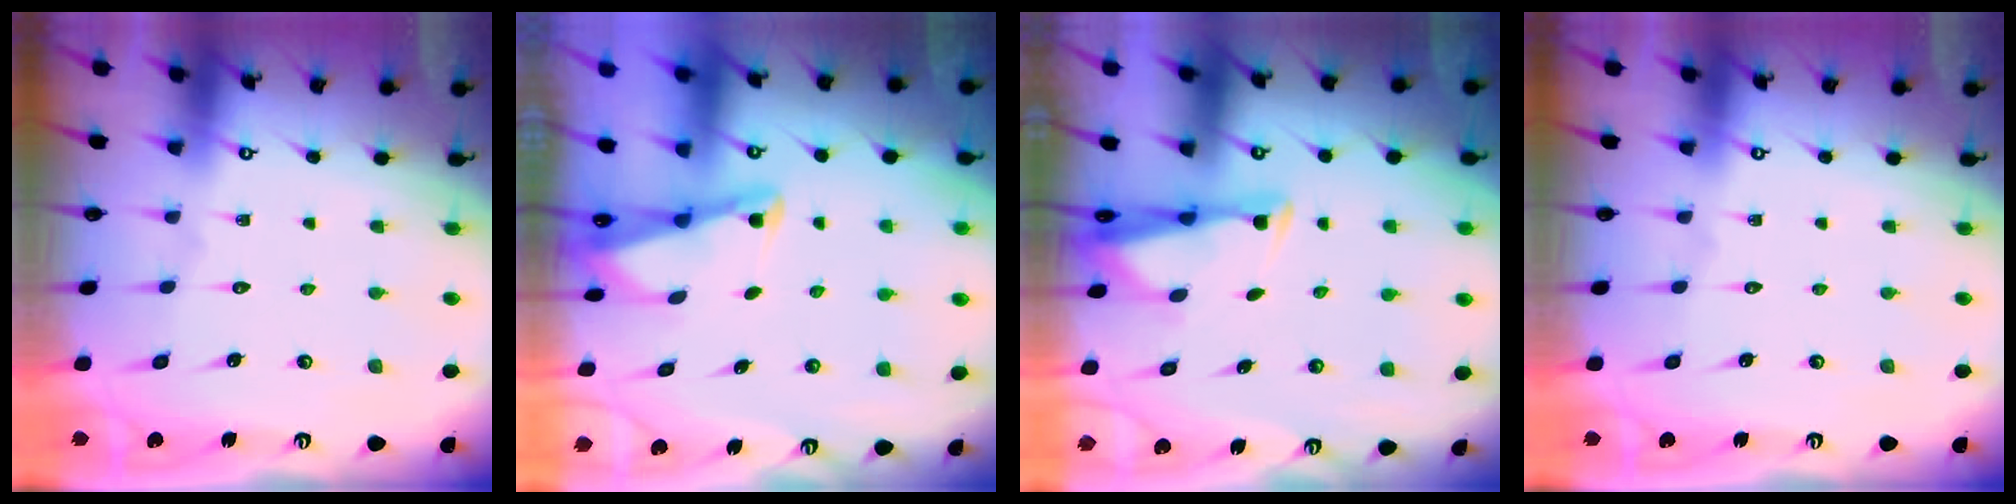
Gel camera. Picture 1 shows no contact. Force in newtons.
{"total": 2.1, "press": 2.1, "slide": 0.3}
{"total": 2.9, "press": 2.8, "slide": 0.7}
{"total": 0.0}